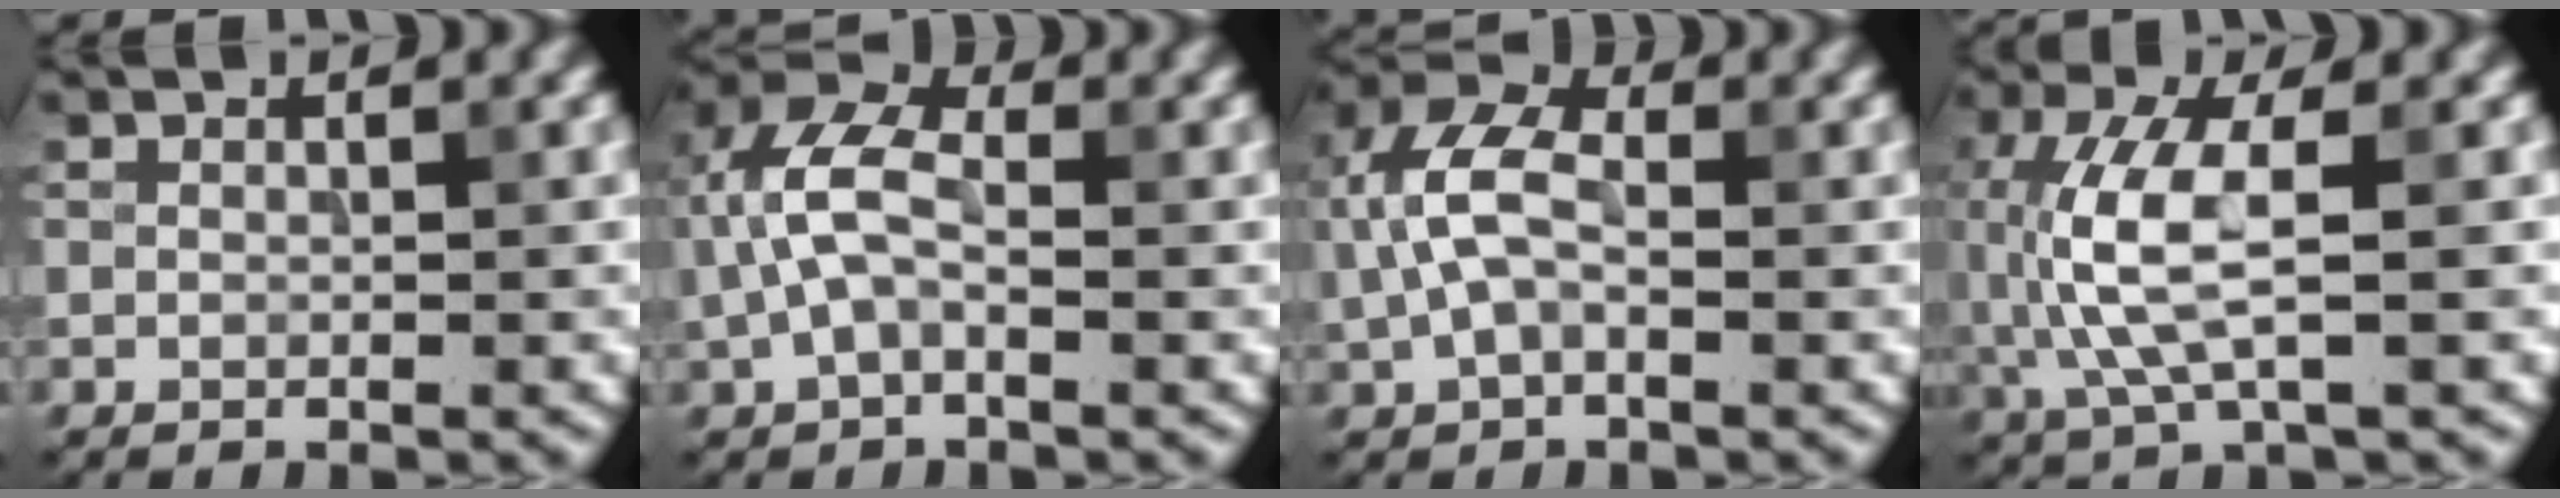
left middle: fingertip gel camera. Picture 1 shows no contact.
{"total": 5.4, "force": [-0.1, 3.0, 4.5], "torque": [-0.105, 0.019, -0.014]}
{"total": 5.7, "force": [0.3, 3.4, 4.6], "torque": [-0.104, 0.016, -0.004]}
{"total": 6.0, "force": [-0.2, 2.0, 5.6], "torque": [-0.138, 0.001, -0.001]}